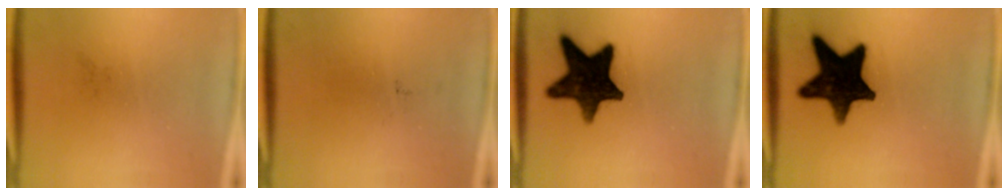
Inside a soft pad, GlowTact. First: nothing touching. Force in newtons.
{"total": 0.0}
{"total": 15.3}
{"total": 16.2}